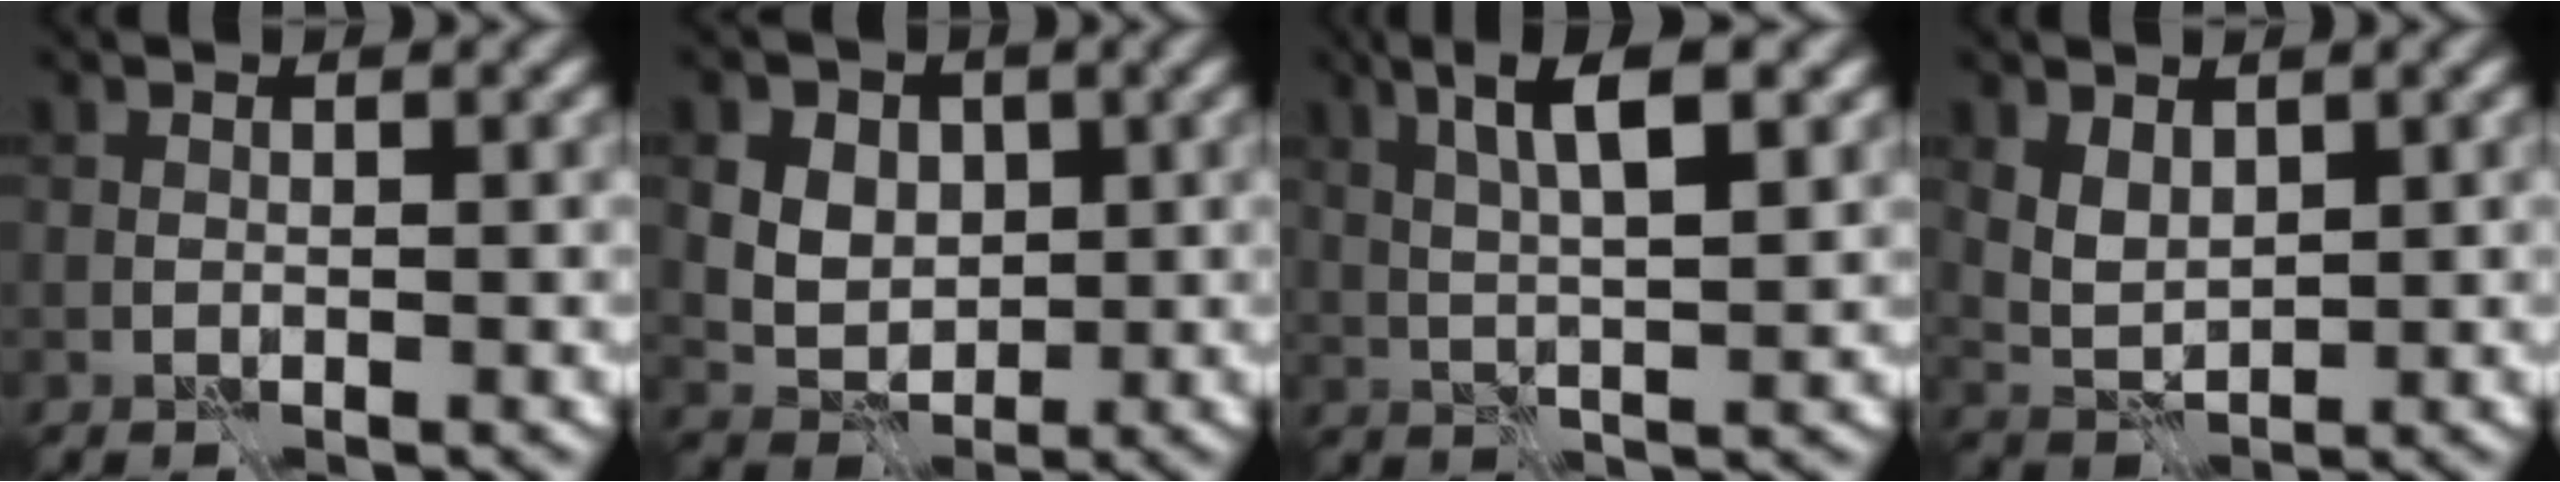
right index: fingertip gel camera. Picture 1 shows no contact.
{"total": 7.8, "force": [2.8, 6.1, 4.0], "torque": [-0.066, 0.023, 0.034]}
{"total": 6.1, "force": [2.5, 1.4, 5.5], "torque": [-0.099, 0.004, 0.044]}
{"total": 2.8, "force": [1.2, 1.7, 1.8], "torque": [-0.042, -0.006, 0.028]}